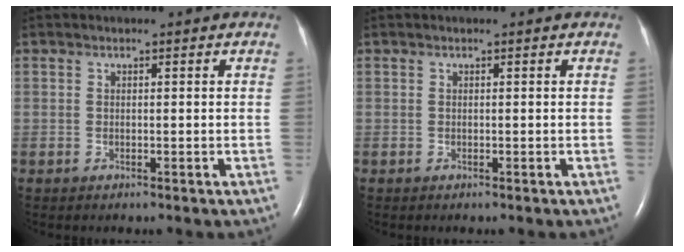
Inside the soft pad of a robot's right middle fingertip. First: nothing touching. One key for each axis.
{"total": 0.0}